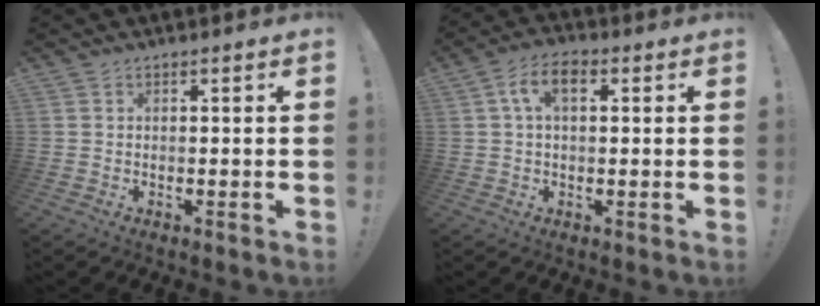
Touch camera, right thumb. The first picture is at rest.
{"total": 7.1, "force": [1.8, 4.1, 5.5], "torque": [-0.094, 0.012, 0.033]}